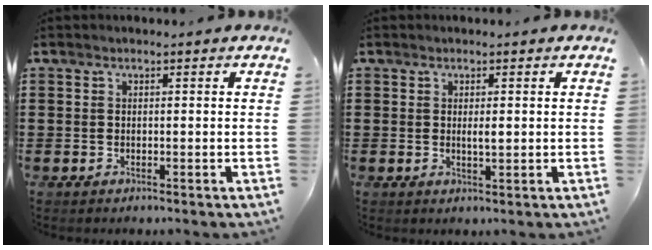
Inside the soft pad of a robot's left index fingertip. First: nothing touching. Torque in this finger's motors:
{"motor_torque": [0.59, 0.05, 0.07, 0.02]}